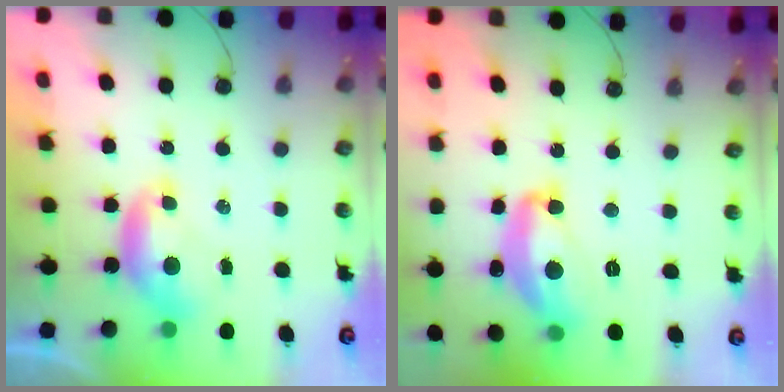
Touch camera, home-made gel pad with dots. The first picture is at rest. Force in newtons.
{"total": 10.1, "press": 10.1, "slide": 0.6}